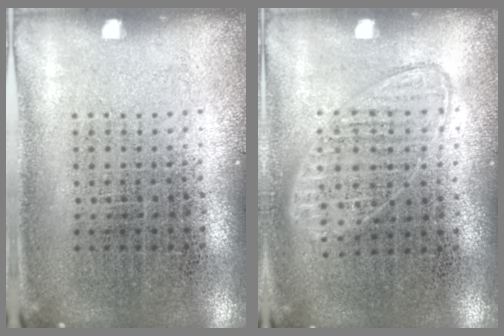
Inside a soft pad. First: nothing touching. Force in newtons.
{"total": 0.9, "press": 0.9, "slide": 0.3}